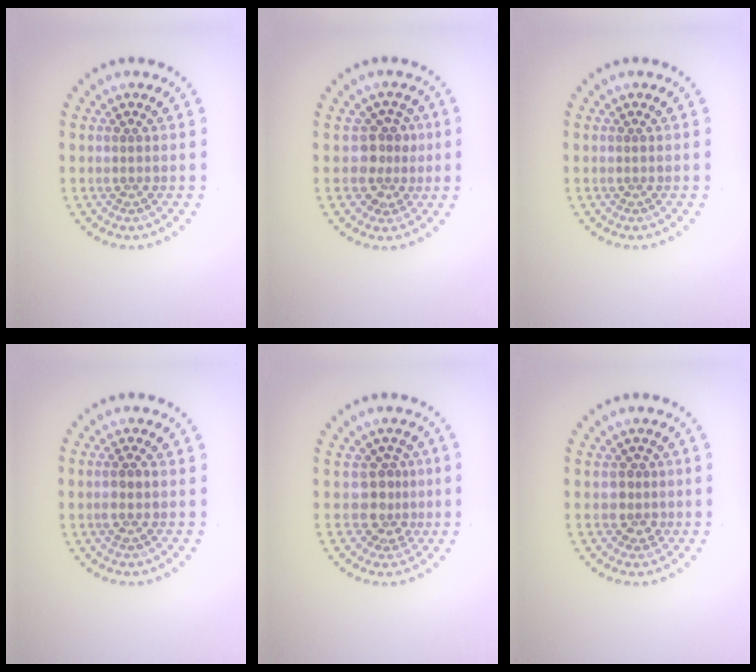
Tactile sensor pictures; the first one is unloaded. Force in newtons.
{"total": 2.8, "press": 2.4, "slide": 1.4}
{"total": 0.0}
{"total": 1.0, "press": 0.9, "slide": 0.4}
{"total": 2.6, "press": 1.9, "slide": 1.8}
{"total": 1.7, "press": 1.4, "slide": 0.9}